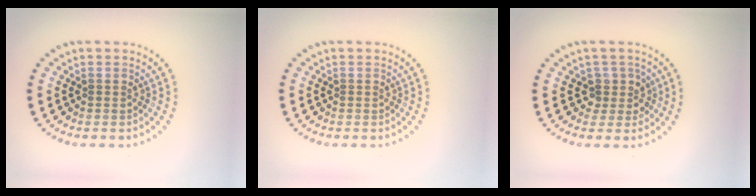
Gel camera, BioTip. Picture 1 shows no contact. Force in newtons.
{"total": 0.0}
{"total": 2.0, "press": 1.6, "slide": 1.3}